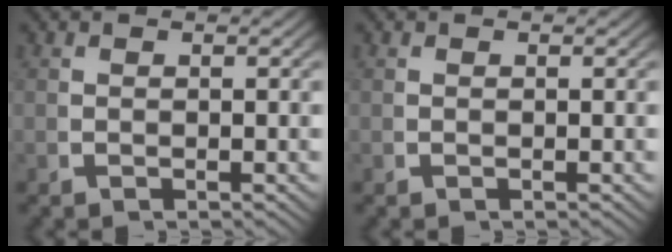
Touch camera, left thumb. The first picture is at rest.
{"total": 0.0}